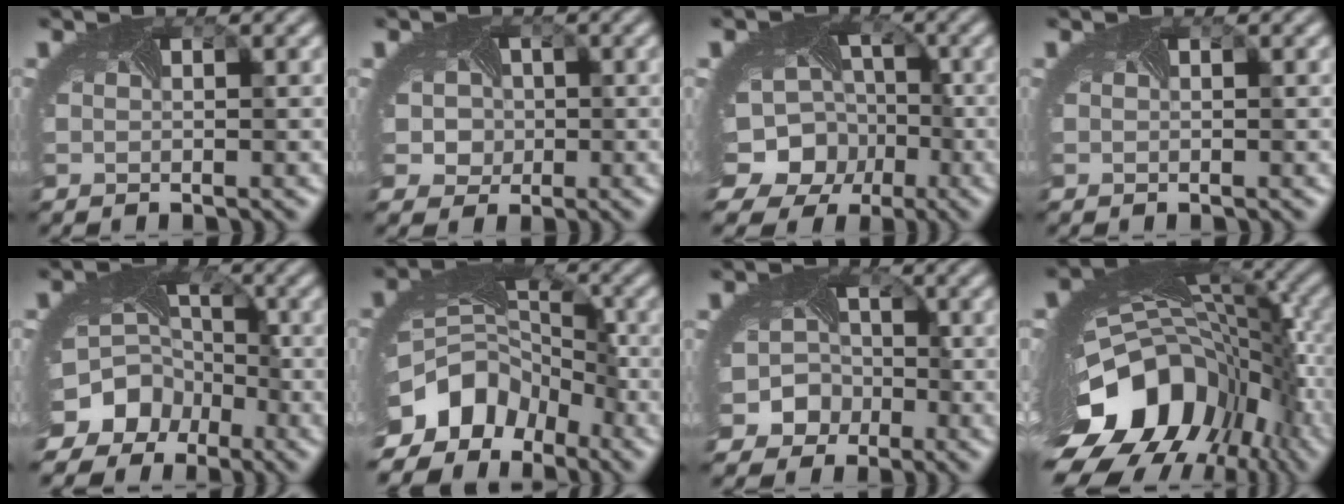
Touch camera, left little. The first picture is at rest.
{"total": 4.5, "force": [0.3, 4.0, 2.0], "torque": [-0.023, 0.012, -0.017]}
{"total": 12.5, "force": [-4.1, 10.9, 4.5], "torque": [-0.094, -0.027, -0.081]}
{"total": 0.0}
{"total": 11.1, "force": [-6.2, 8.7, 3.0], "torque": [-0.071, -0.042, -0.096]}
{"total": 11.7, "force": [-6.4, 8.1, 5.5], "torque": [-0.117, -0.024, -0.105]}
{"total": 6.1, "force": [-2.9, 5.3, 1.2], "torque": [-0.005, -0.009, -0.058]}
{"total": 16.7, "force": [-5.6, 10.6, 11.6], "torque": [-0.240, -0.058, -0.077]}